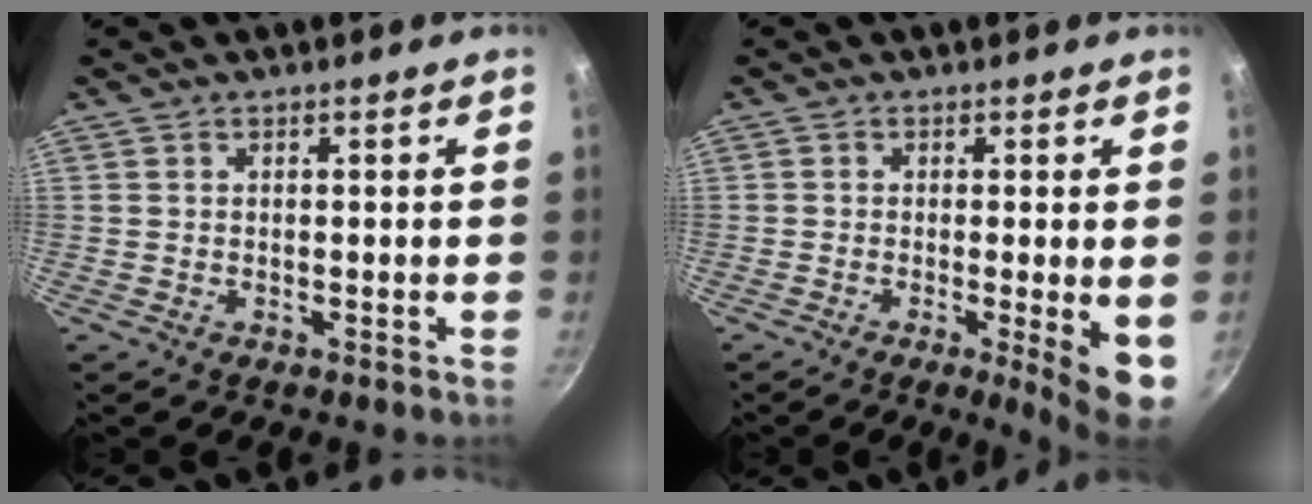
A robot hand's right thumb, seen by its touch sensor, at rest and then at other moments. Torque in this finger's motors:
{"motor_torque": [-0.21, 1.10, 0.04, -0.01, 0.22]}